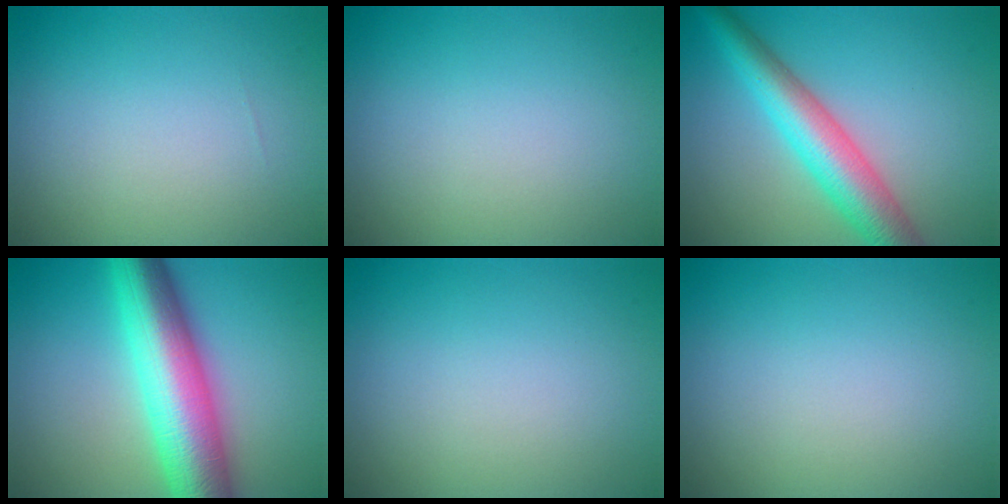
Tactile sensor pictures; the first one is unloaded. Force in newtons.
{"total": 0.0}
{"total": 6.6, "press": 6.6, "slide": 0.1}
{"total": 10.8, "press": 10.8, "slide": 0.2}
{"total": 0.0}
{"total": 0.0}